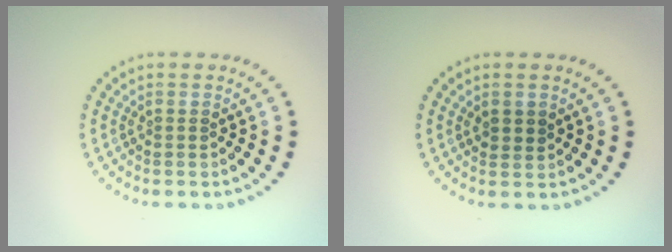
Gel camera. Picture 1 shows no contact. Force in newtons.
{"total": 1.3, "press": 1.2, "slide": 0.5}